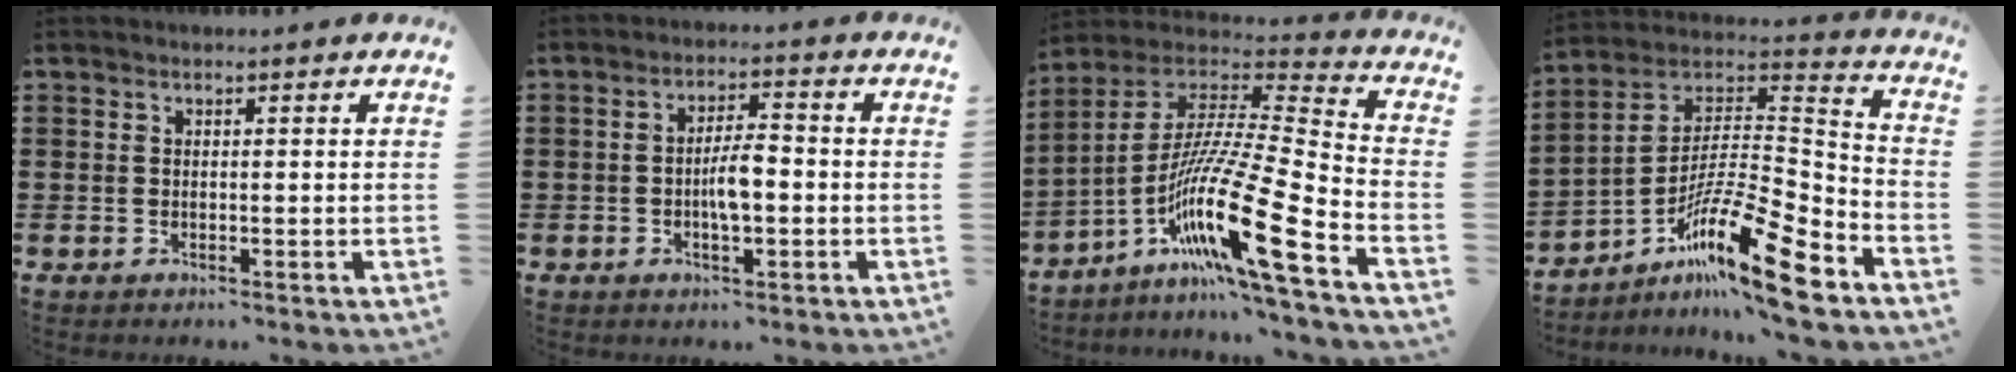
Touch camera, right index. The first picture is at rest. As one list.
[{"total": 5.0, "force": [-0.8, 1.7, 4.6], "torque": [-0.090, 0.005, -0.019]}, {"total": 17.9, "force": [-8.8, 1.5, 15.5], "torque": [-0.317, -0.012, -0.167]}, {"total": 15.5, "force": [-10.5, 2.0, 11.3], "torque": [-0.203, 0.011, -0.194]}]